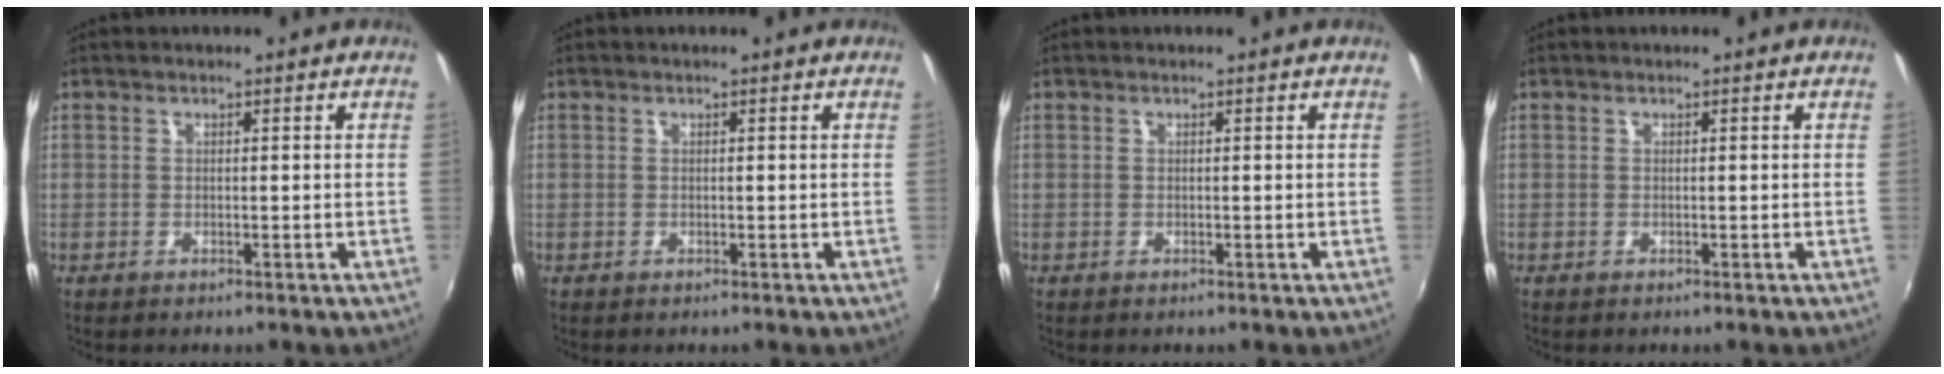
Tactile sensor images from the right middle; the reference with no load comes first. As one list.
[{"total": 0.0}, {"total": 0.0}, {"total": 0.0}]